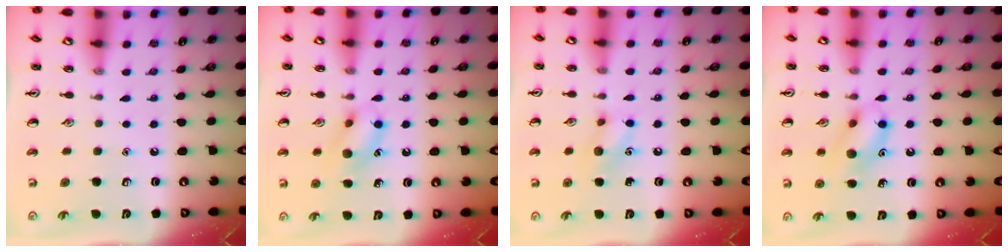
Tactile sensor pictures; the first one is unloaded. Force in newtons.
{"total": 11.1, "press": 11.0, "slide": 1.2}
{"total": 8.1, "press": 8.0, "slide": 1.1}
{"total": 10.7, "press": 10.6, "slide": 1.4}